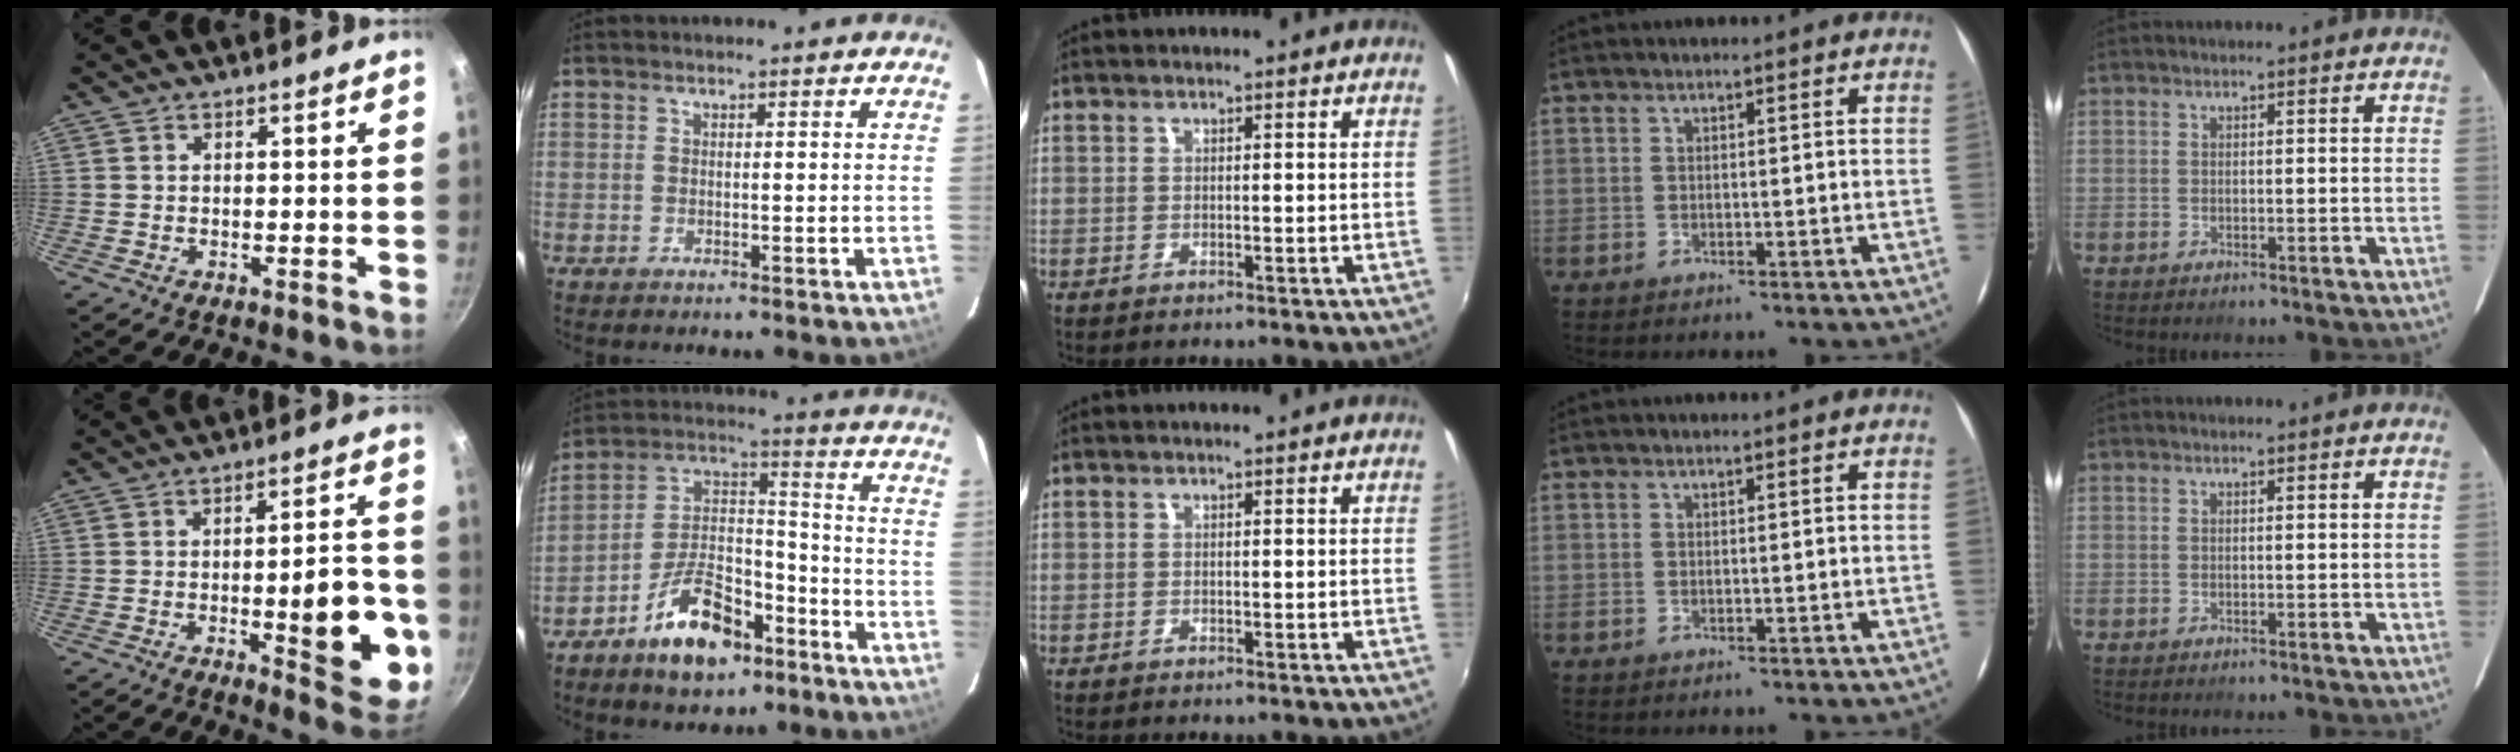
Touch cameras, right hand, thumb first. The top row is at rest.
{"thumb": {"total": 16.9, "force": [-3.7, 5.8, 15.4], "torque": [-0.152, 0.010, -0.047]}, "index": {"total": 14.5, "force": [-9.0, 7.0, 8.8], "torque": [-0.166, 0.027, -0.147]}}